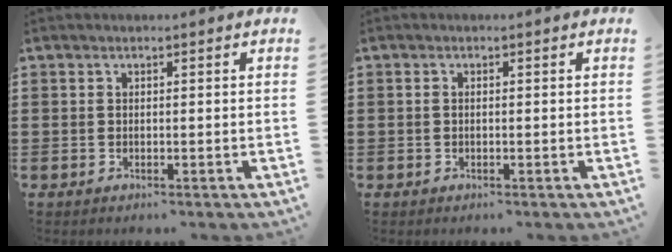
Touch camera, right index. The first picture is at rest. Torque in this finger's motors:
{"motor_torque": [0.07, 0.11, -0.01, -0.01]}